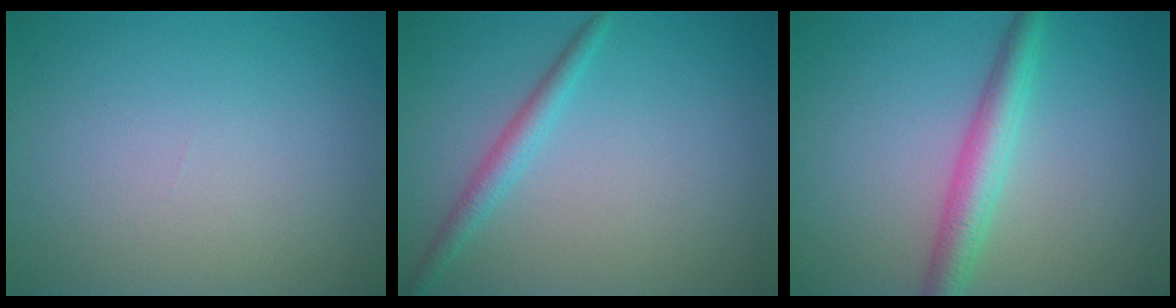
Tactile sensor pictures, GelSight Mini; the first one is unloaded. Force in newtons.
{"total": 2.0, "press": 2.0, "slide": 0.1}
{"total": 3.6, "press": 3.6, "slide": 0.1}